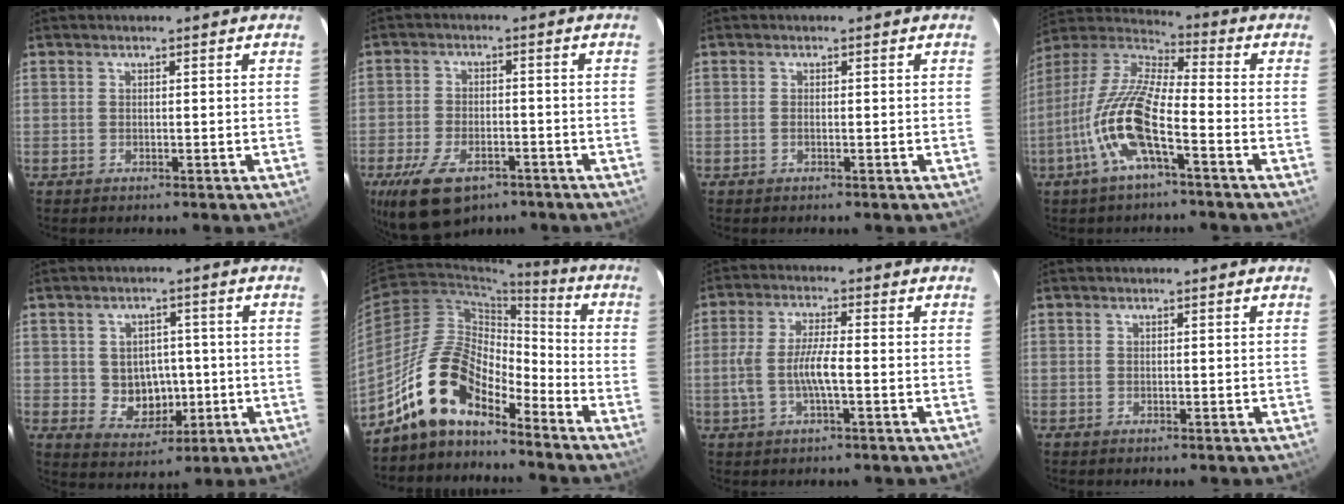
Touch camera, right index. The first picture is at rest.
{"total": 13.1, "force": [-8.2, 6.6, 7.6], "torque": [-0.174, -0.022, -0.138]}
{"total": 0.5, "force": [-0.2, 0.2, 0.4], "torque": [-0.010, 0.001, -0.005]}
{"total": 14.9, "force": [-6.2, 3.3, 13.1], "torque": [-0.269, -0.007, -0.131]}
{"total": 7.2, "force": [-0.6, 6.4, 3.4], "torque": [-0.069, 0.008, 0.010]}
{"total": 13.9, "force": [-10.8, 5.2, 6.9], "torque": [-0.127, 0.016, -0.213]}
{"total": 6.9, "force": [-1.5, 1.3, 6.6], "torque": [-0.136, 0.001, -0.028]}
{"total": 0.0}